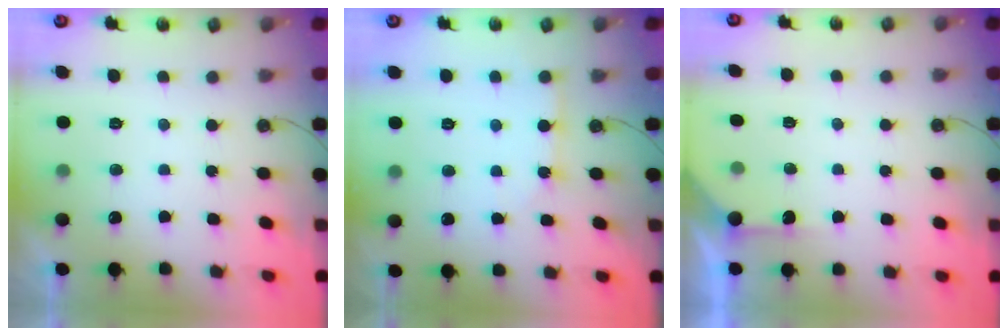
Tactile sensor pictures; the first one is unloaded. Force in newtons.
{"total": 4.2, "press": 4.2, "slide": 0.2}
{"total": 2.6, "press": 2.6, "slide": 0.3}